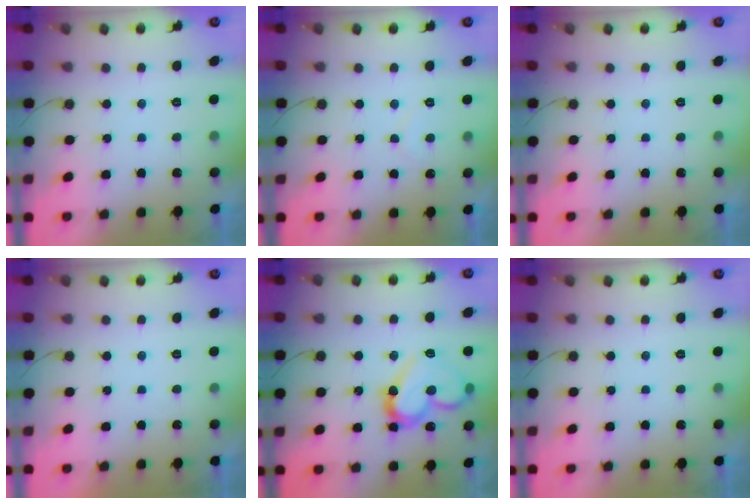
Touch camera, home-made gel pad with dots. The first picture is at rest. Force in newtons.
{"total": 5.7, "press": 5.7, "slide": 0.3}
{"total": 0.0}
{"total": 1.8, "press": 1.8, "slide": 0.0}
{"total": 16.5, "press": 16.5, "slide": 1.1}
{"total": 0.0}